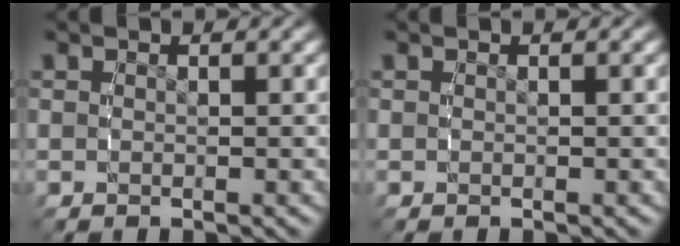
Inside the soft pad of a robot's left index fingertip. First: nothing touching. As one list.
[{"total": 0.0}]